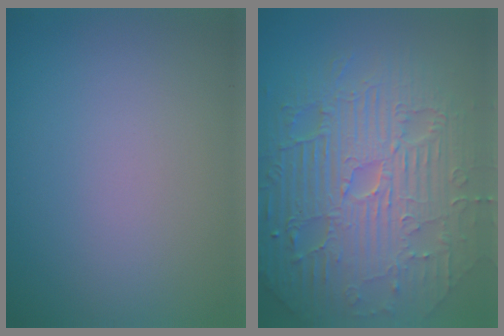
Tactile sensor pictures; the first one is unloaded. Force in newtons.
{"total": 11.4, "press": 7.4, "slide": 8.8}